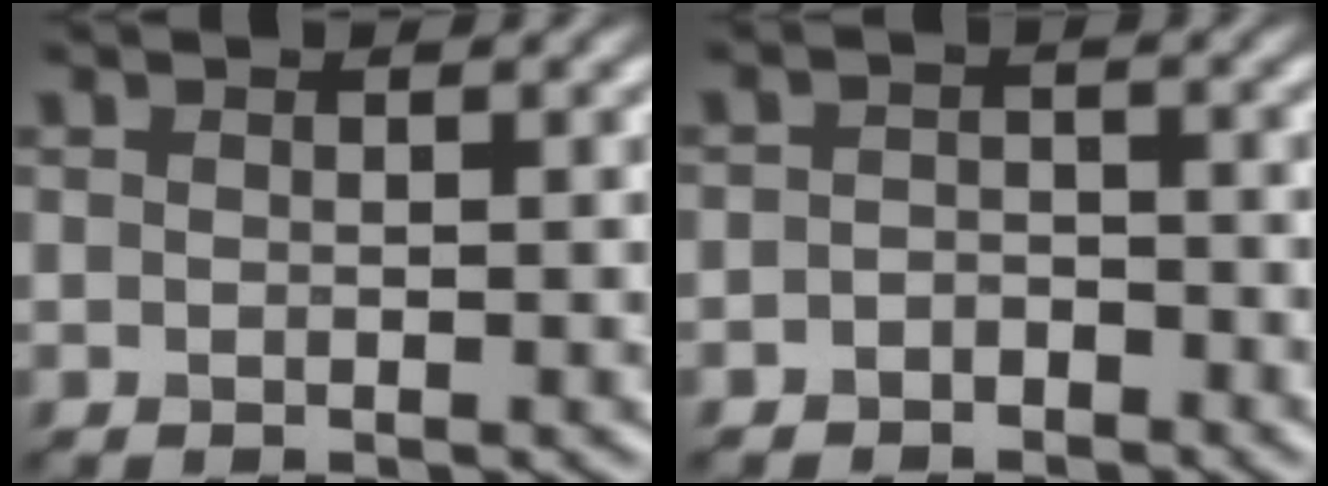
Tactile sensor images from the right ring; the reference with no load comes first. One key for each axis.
{"total": 1.7, "fx": -1.2, "fy": 1.2, "fz": 0.4, "tx": -0.001, "ty": 0.006, "tz": -0.026}